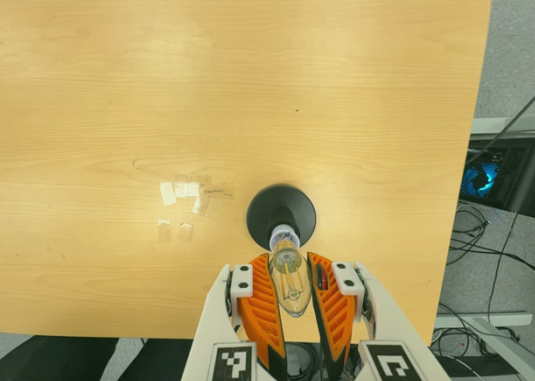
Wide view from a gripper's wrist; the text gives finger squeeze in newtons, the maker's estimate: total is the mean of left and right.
{"total": 20.7, "left": 24.2, "right": 17.2}